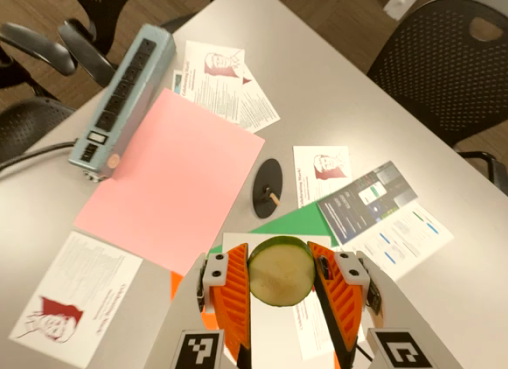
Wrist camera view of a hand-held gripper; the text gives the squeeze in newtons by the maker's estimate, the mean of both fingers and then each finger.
{"total": 11.7, "left": 11.8, "right": 11.7}